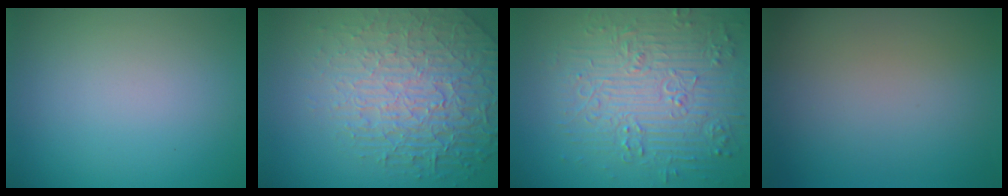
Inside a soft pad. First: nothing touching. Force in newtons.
{"total": 7.5, "press": 5.8, "slide": 4.8}
{"total": 8.0, "press": 6.2, "slide": 5.0}
{"total": 0.0}